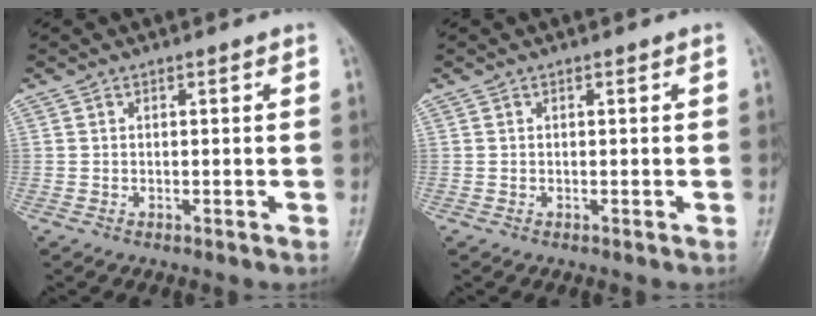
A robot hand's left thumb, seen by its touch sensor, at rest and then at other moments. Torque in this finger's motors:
{"motor_torque": [0.00, 0.00, -0.02, 0.00, 0.00]}